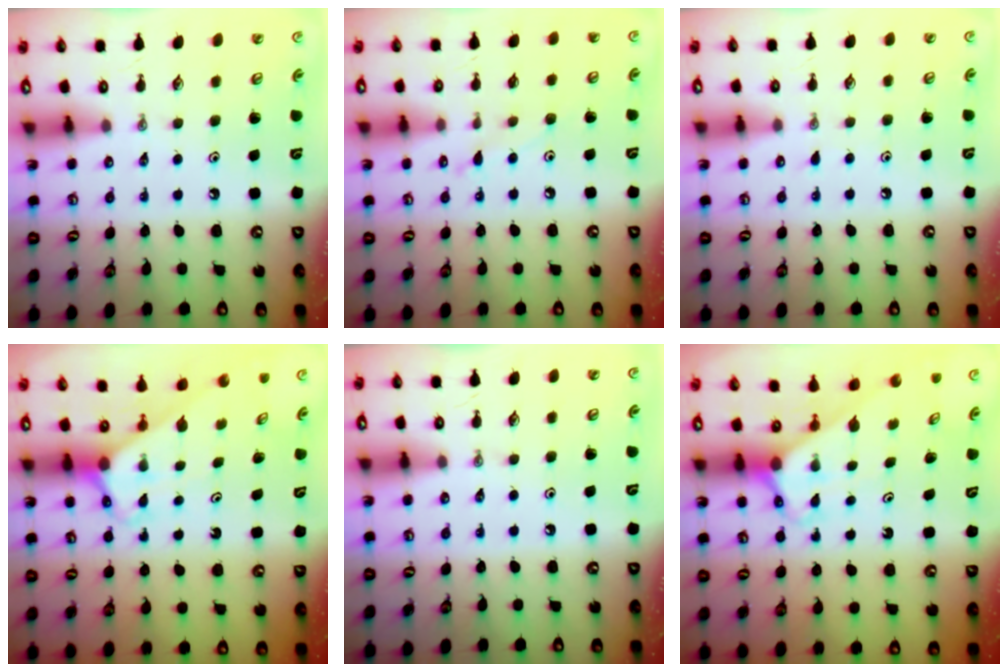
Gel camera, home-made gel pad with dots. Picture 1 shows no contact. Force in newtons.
{"total": 6.0, "press": 6.0, "slide": 0.2}
{"total": 3.0, "press": 2.9, "slide": 0.4}
{"total": 2.8, "press": 2.8, "slide": 0.1}
{"total": 0.0}
{"total": 2.8, "press": 2.8, "slide": 0.1}